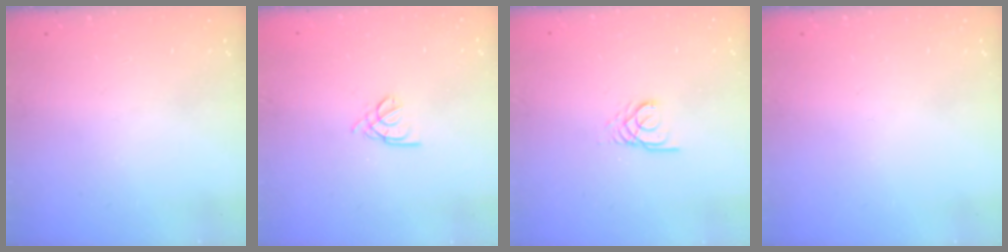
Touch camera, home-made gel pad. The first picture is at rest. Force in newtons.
{"total": 2.2, "press": 2.1, "slide": 0.5}
{"total": 2.6, "press": 2.6, "slide": 0.1}
{"total": 0.0}